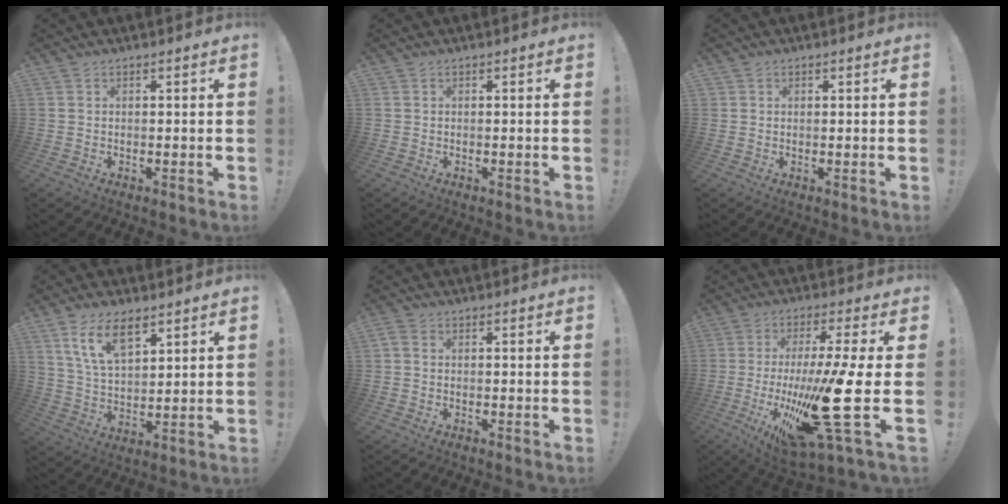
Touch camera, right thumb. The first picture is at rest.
{"total": 0.0}
{"total": 0.7, "force": [0.4, 0.6, 0.0], "torque": [0.001, 0.000, 0.007]}
{"total": 11.5, "force": [7.2, 5.6, 6.9], "torque": [-0.142, -0.020, 0.135]}
{"total": 1.1, "force": [-0.2, 0.8, 0.8], "torque": [-0.017, 0.004, -0.004]}
{"total": 26.0, "force": [-6.3, 6.7, 24.3], "torque": [-0.376, -0.006, -0.091]}